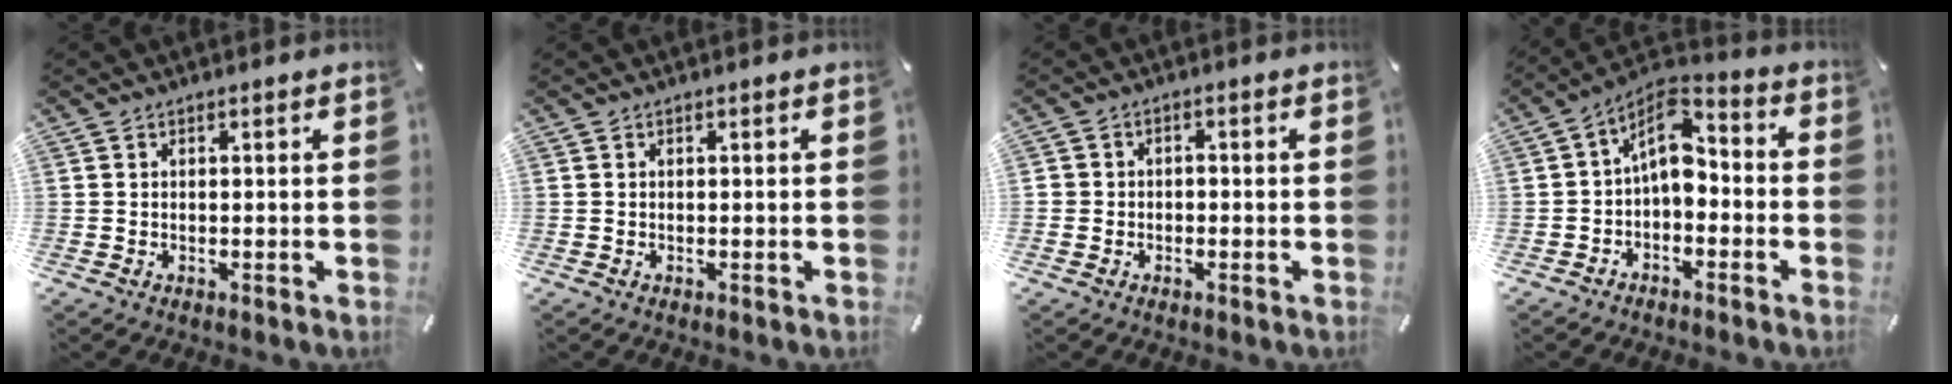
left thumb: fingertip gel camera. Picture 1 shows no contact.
{"total": 0.0}
{"total": 1.9, "force": [-1.0, 1.5, 0.5], "torque": [-0.007, 0.010, -0.022]}
{"total": 8.5, "force": [-0.2, 5.7, 6.3], "torque": [-0.112, -0.006, -0.007]}